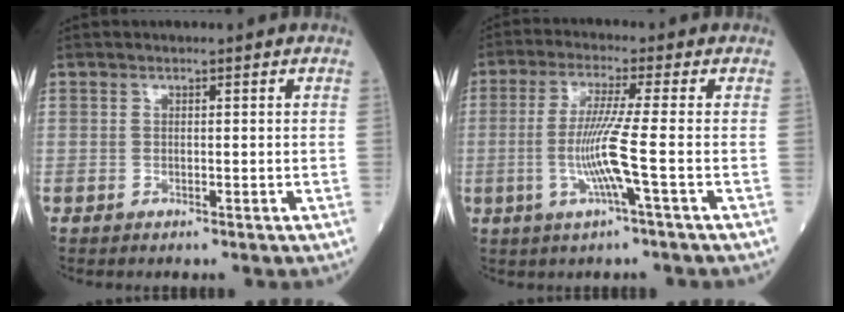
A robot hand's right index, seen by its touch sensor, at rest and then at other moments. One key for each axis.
{"total": 7.4, "fx": -1.7, "fy": -1.4, "fz": 7.1, "tx": -0.145, "ty": -0.009, "tz": -0.036}